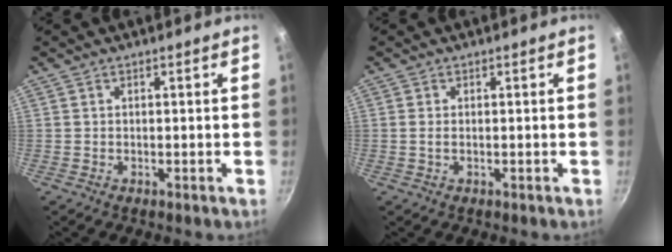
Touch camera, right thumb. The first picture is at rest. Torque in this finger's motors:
{"motor_torque": [-0.66, -0.10, -0.20, 0.25, -0.01]}